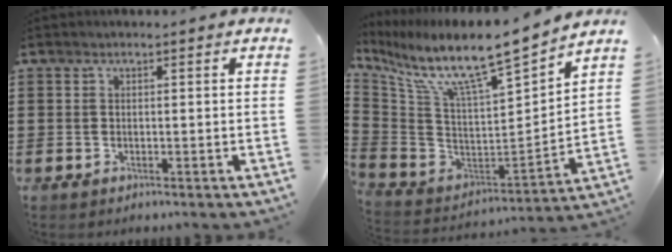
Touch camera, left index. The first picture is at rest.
{"total": 10.6, "force": [8.1, 1.0, 6.7], "torque": [-0.160, -0.069, 0.131]}